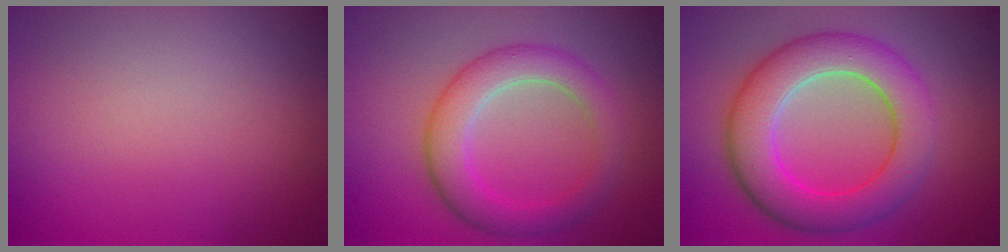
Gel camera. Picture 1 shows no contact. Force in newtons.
{"total": 4.8, "press": 4.8, "slide": 0.1}
{"total": 7.9, "press": 7.8, "slide": 0.6}